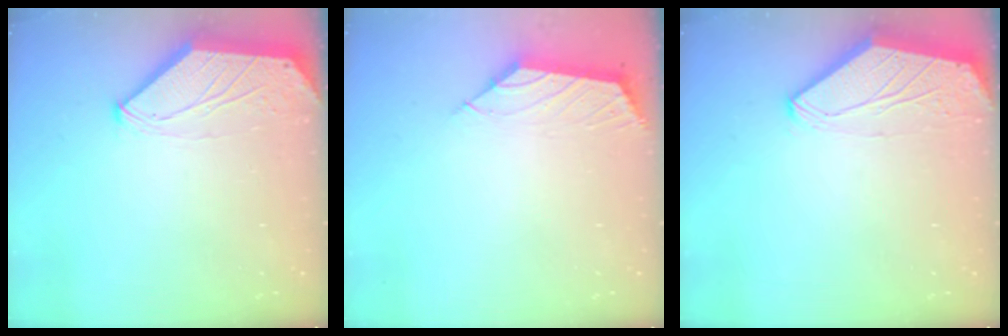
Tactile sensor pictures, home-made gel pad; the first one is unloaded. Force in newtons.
{"total": 2.6, "press": 2.5, "slide": 0.7}
{"total": 0.0}